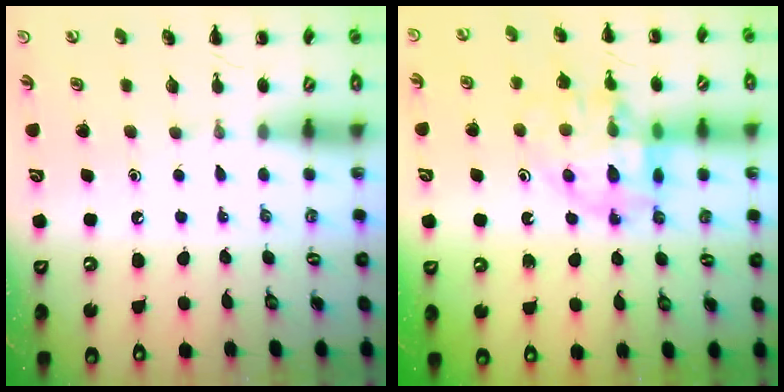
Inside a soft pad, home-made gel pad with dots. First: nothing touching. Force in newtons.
{"total": 14.1, "press": 13.9, "slide": 2.3}